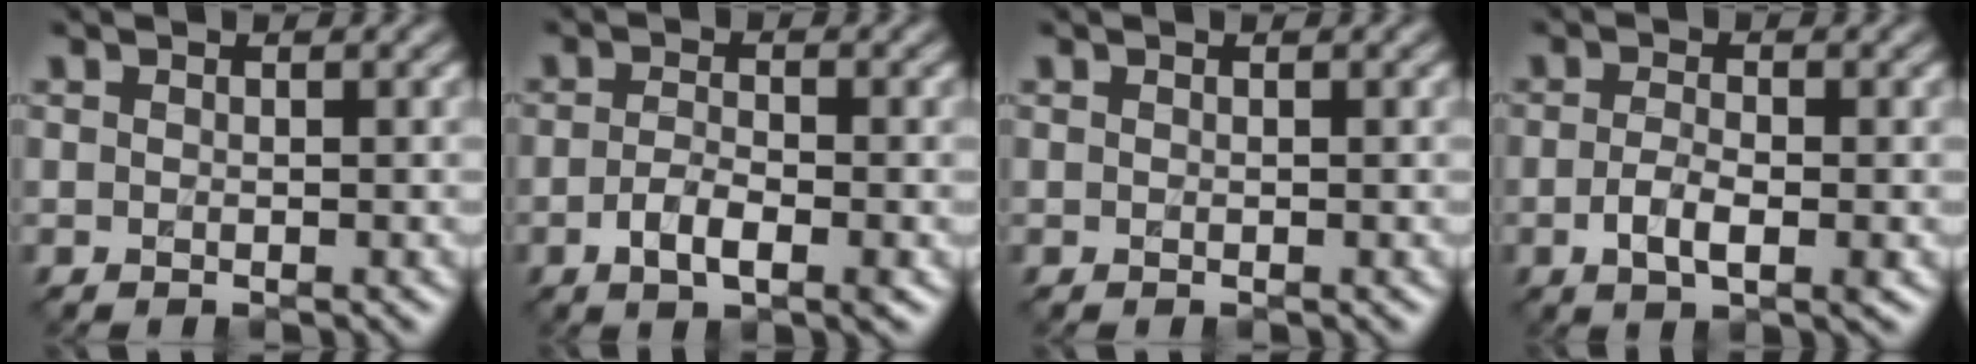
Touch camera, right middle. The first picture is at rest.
{"total": 2.6, "force": [-1.4, 1.0, 2.0], "torque": [-0.045, -0.009, -0.029]}
{"total": 0.0}
{"total": 2.5, "force": [-1.1, 0.9, 2.1], "torque": [-0.046, -0.010, -0.021]}